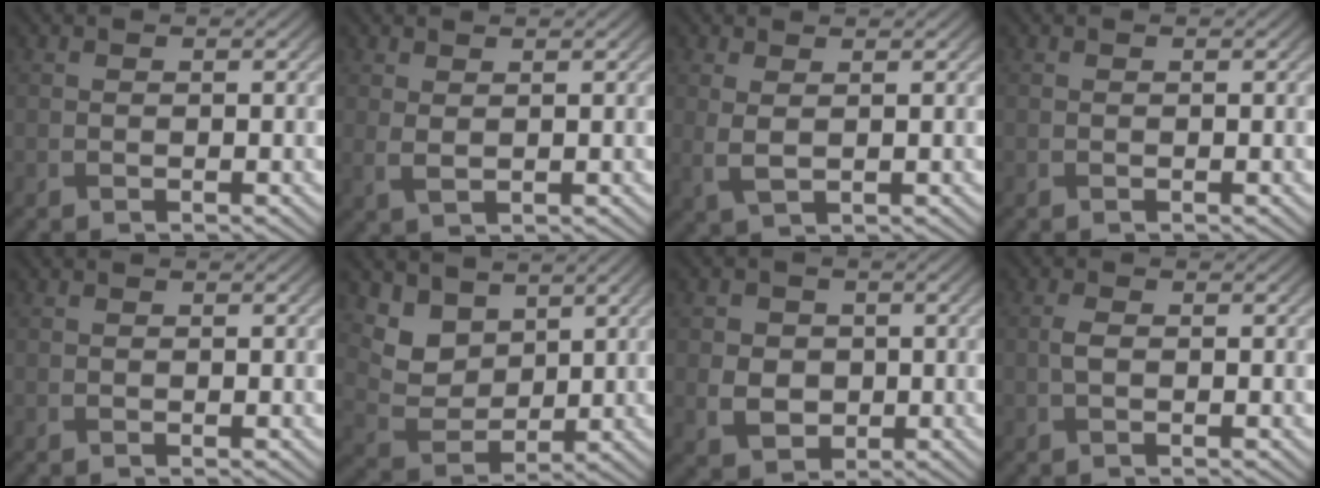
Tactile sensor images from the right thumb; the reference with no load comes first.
{"total": 1.6, "force": [1.0, 0.5, 1.2], "torque": [-0.031, -0.002, 0.023]}
{"total": 2.3, "force": [1.1, 0.7, 1.9], "torque": [-0.046, -0.003, 0.022]}
{"total": 0.0}
{"total": 0.0}
{"total": 6.4, "force": [4.0, 4.2, 2.9], "torque": [-0.084, -0.013, 0.078]}
{"total": 4.6, "force": [-0.1, 4.1, 2.1], "torque": [-0.048, -0.006, -0.013]}
{"total": 1.5, "force": [-0.1, 0.9, 1.2], "torque": [-0.030, 0.004, -0.004]}